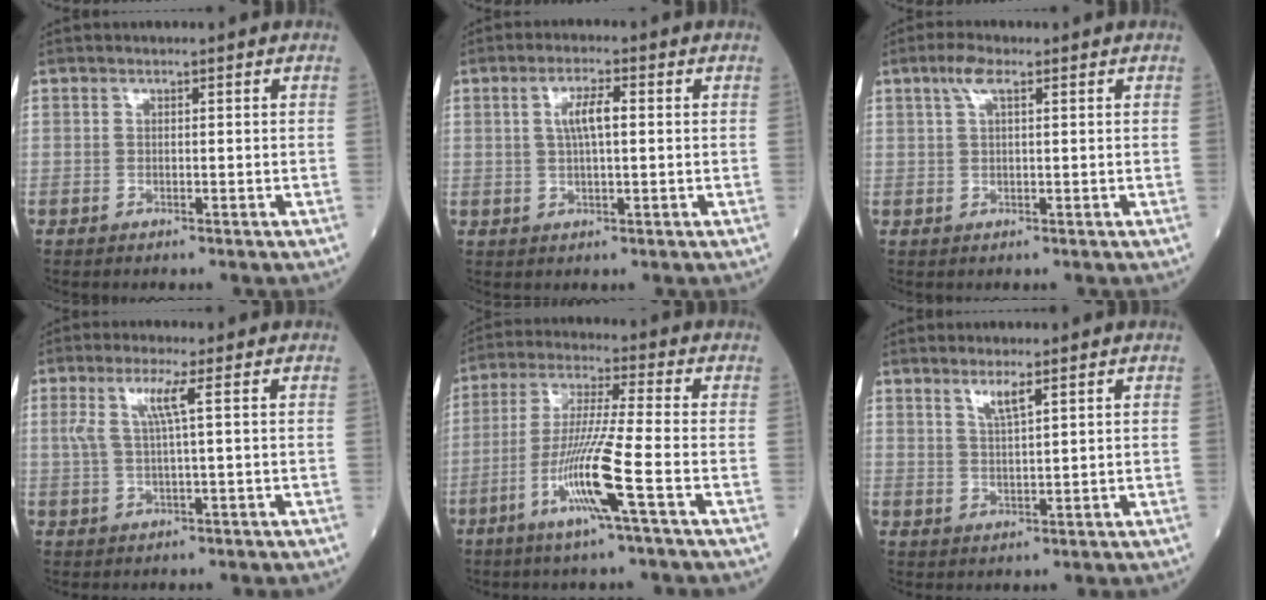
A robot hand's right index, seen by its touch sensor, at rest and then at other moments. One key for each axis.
{"total": 4.4, "fx": 0.7, "fy": 0.9, "fz": 4.2, "tx": -0.080, "ty": 0.009, "tz": 0.014}
{"total": 3.1, "fx": 1.6, "fy": 0.8, "fz": 2.5, "tx": -0.055, "ty": 0.013, "tz": 0.032}
{"total": 4.2, "fx": 1.2, "fy": -0.4, "fz": 4.0, "tx": -0.088, "ty": 0.009, "tz": 0.027}
{"total": 11.1, "fx": -4.5, "fy": -1.1, "fz": 10.1, "tx": -0.203, "ty": -0.015, "tz": -0.089}
{"total": 3.0, "fx": 1.9, "fy": 0.1, "fz": 2.2, "tx": -0.047, "ty": -0.003, "tz": 0.039}